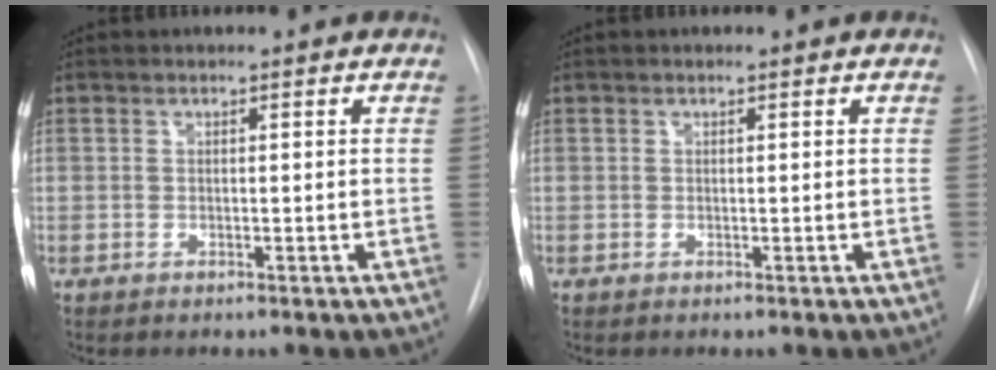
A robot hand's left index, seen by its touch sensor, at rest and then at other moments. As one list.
[{"total": 0.0}]